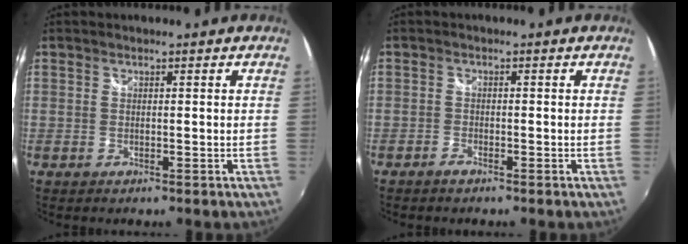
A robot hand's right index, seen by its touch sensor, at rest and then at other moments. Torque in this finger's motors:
{"motor_torque": [0.16, -0.15, 0.11, 0.01]}